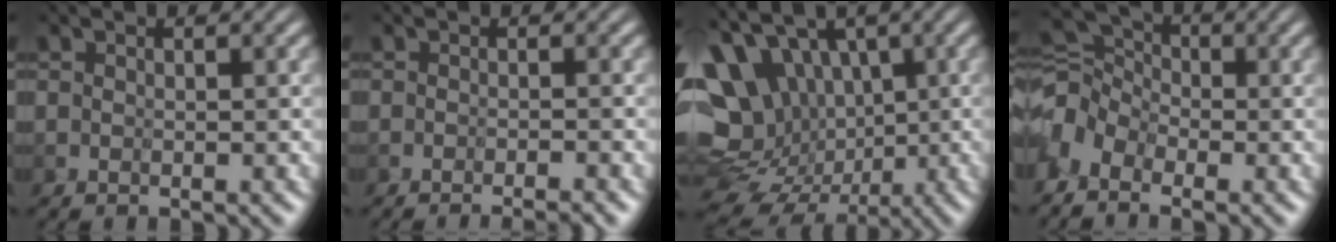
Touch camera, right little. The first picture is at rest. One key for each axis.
{"total": 2.4, "fx": -2.2, "fy": -0.2, "fz": 0.8, "tx": -0.002, "ty": -0.006, "tz": -0.033}
{"total": 12.7, "fx": -0.7, "fy": 9.7, "fz": 8.2, "tx": -0.154, "ty": 0.008, "tz": -0.009}
{"total": 3.6, "fx": -3.3, "fy": 1.2, "fz": 0.9, "tx": -0.033, "ty": 0.011, "tz": -0.084}